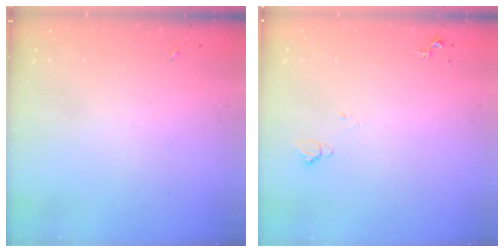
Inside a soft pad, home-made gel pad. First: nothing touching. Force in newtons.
{"total": 5.1, "press": 5.1, "slide": 0.7}